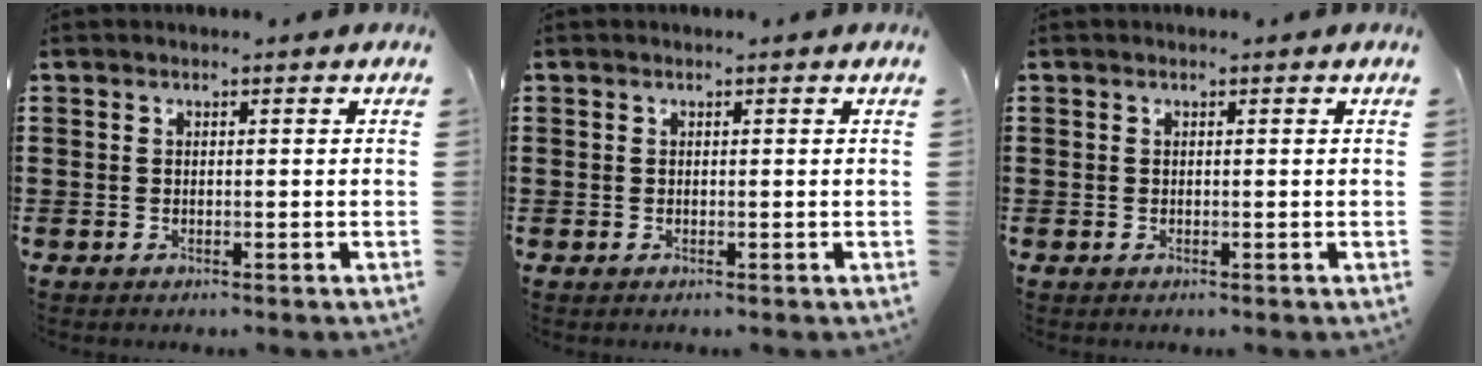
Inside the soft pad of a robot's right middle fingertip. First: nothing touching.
{"total": 0.0}
{"total": 0.0}